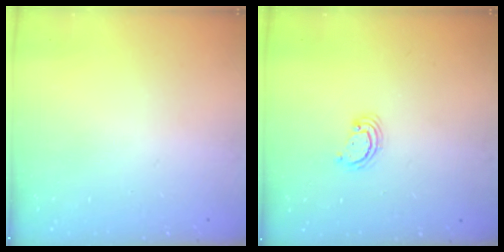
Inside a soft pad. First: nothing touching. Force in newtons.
{"total": 2.5, "press": 2.5, "slide": 0.3}